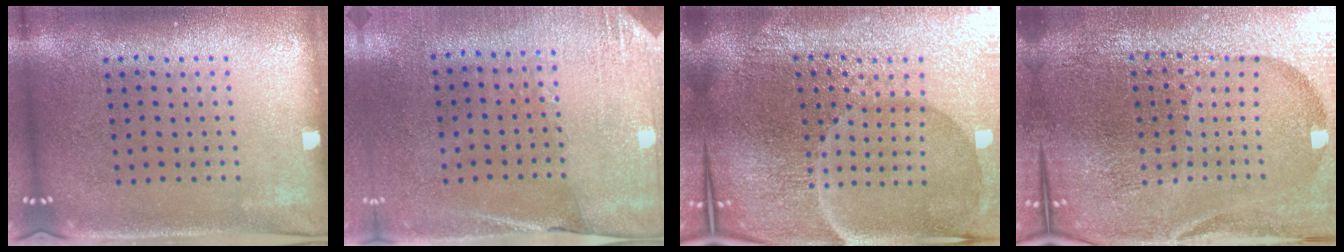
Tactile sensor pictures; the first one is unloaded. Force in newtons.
{"total": 2.6, "press": 2.3, "slide": 1.3}
{"total": 7.3, "press": 6.4, "slide": 3.5}
{"total": 6.8, "press": 5.9, "slide": 3.5}